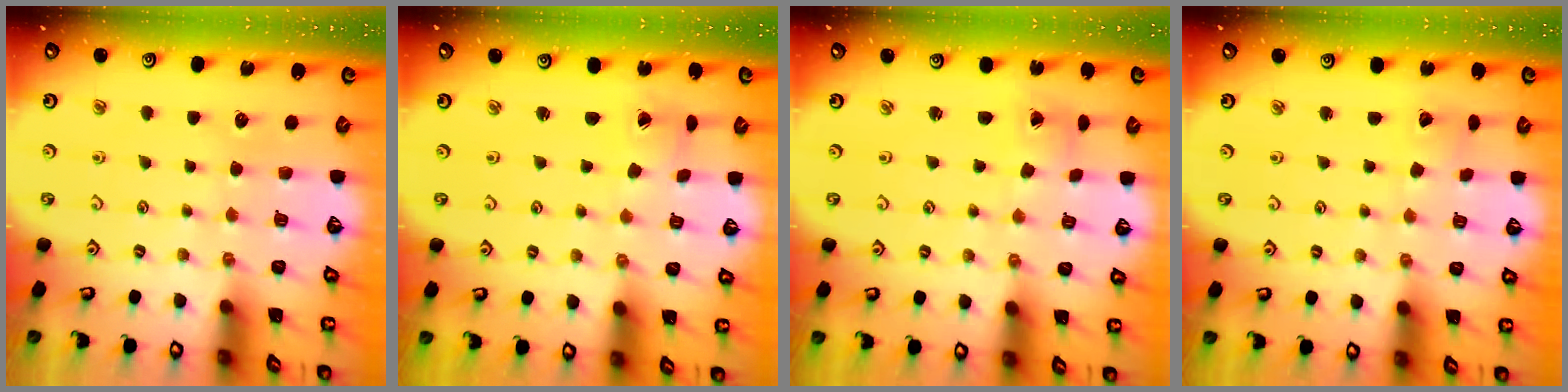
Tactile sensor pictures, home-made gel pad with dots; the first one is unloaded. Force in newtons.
{"total": 1.3, "press": 1.3, "slide": 0.0}
{"total": 0.5, "press": 0.5, "slide": 0.1}
{"total": 2.3, "press": 2.3, "slide": 0.1}